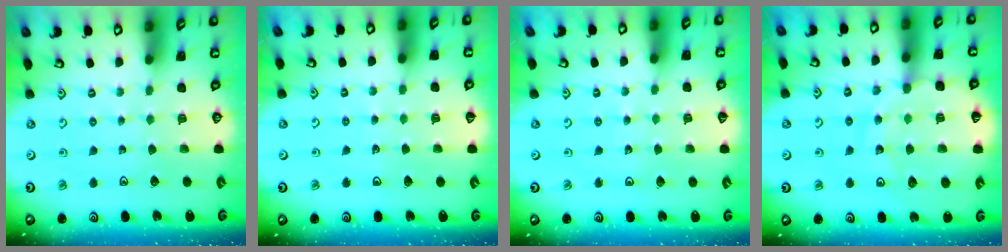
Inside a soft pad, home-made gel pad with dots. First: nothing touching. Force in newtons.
{"total": 2.4, "press": 2.4, "slide": 0.2}
{"total": 2.7, "press": 2.7, "slide": 0.3}
{"total": 14.2, "press": 13.8, "slide": 3.4}